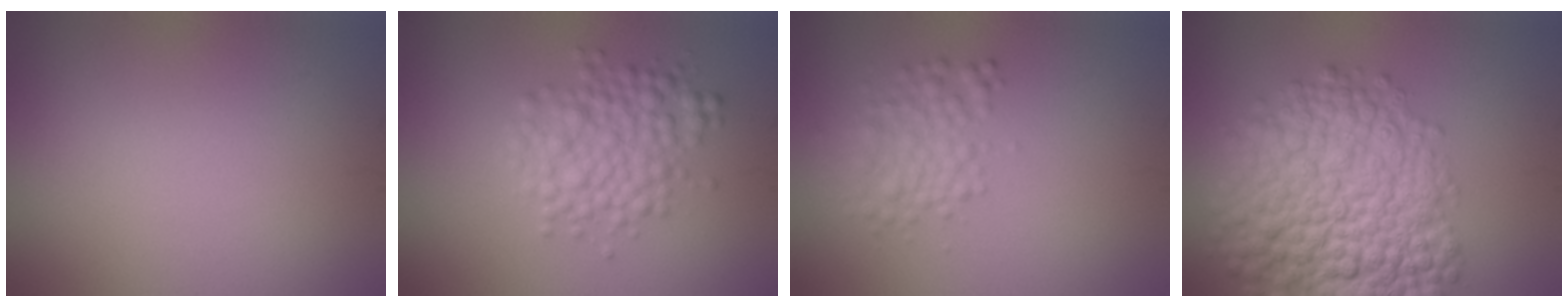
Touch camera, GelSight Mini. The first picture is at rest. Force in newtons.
{"total": 4.1, "press": 4.1, "slide": 0.0}
{"total": 2.9, "press": 2.9, "slide": 0.0}
{"total": 12.8, "press": 12.8, "slide": 0.5}